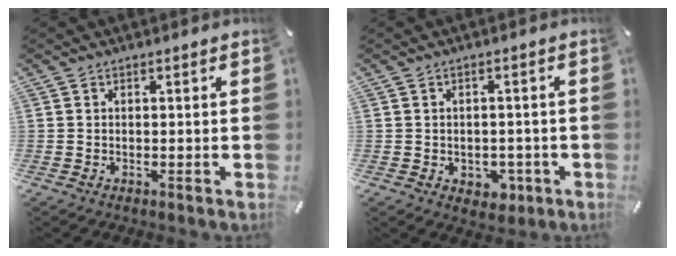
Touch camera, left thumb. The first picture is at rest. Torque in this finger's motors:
{"motor_torque": [0.00, 0.04, 0.14, -0.10, 0.00]}